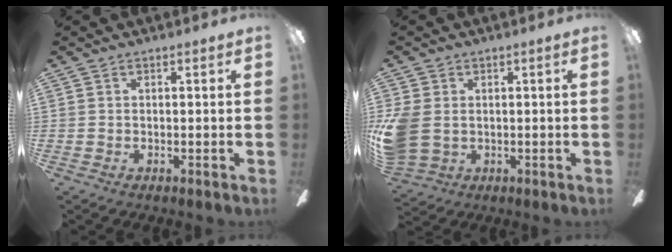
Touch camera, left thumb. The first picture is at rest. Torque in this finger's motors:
{"motor_torque": [-0.12, 0.54, 0.20, -0.15, 0.11]}